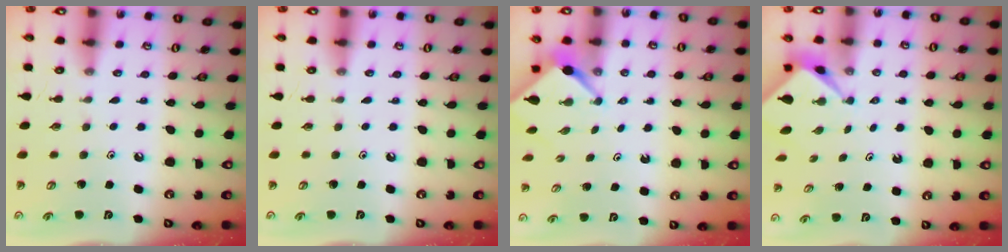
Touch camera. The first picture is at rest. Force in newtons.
{"total": 0.0}
{"total": 2.5, "press": 2.5, "slide": 0.3}
{"total": 1.9, "press": 1.9, "slide": 0.2}